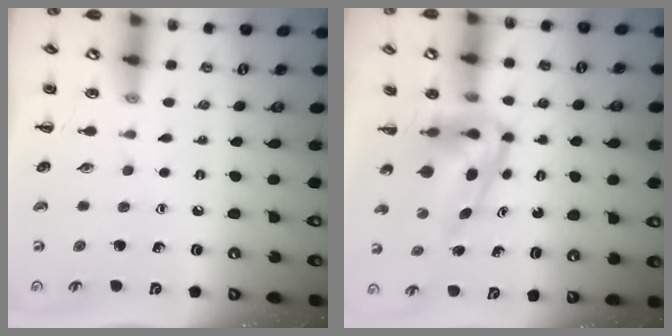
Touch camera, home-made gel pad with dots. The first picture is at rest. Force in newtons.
{"total": 7.7, "press": 7.4, "slide": 2.0}